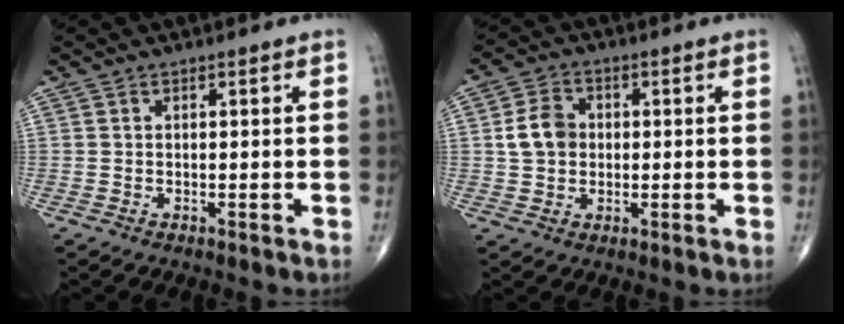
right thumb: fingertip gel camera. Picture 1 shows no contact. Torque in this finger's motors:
{"motor_torque": [-0.50, 0.52, 0.67, 0.01, 0.07]}